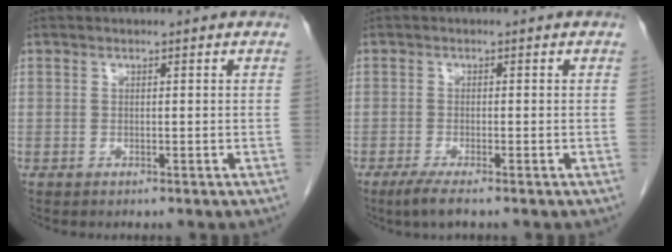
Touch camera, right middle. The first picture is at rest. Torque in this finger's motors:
{"motor_torque": [0.40, -0.29, 0.03, 0.03]}